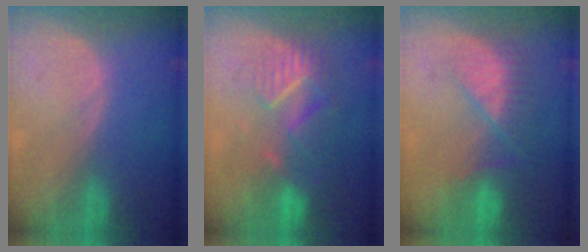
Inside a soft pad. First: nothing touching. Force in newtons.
{"total": 9.0, "press": 7.9, "slide": 4.4}
{"total": 7.6, "press": 6.7, "slide": 3.6}